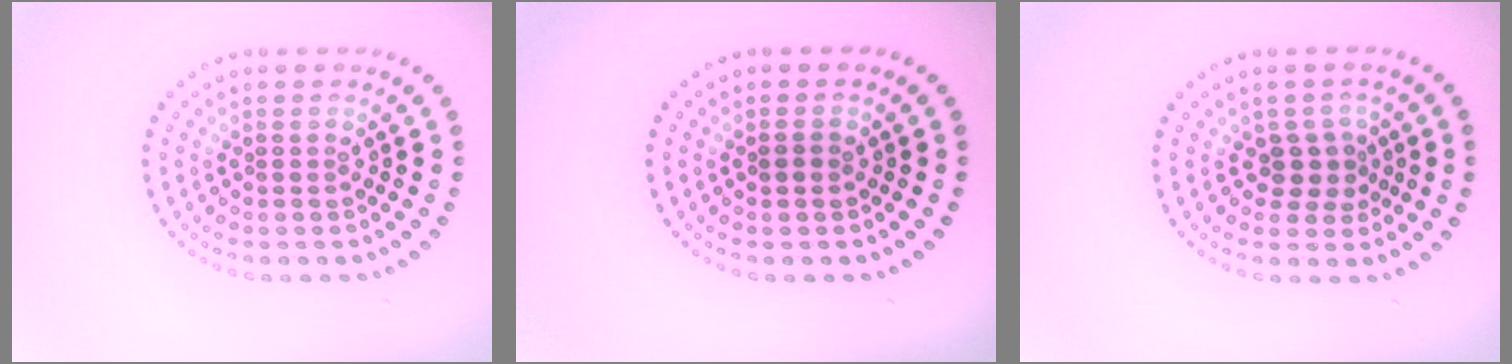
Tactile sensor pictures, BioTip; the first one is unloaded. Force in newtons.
{"total": 0.7, "press": 0.7, "slide": 0.1}
{"total": 2.5, "press": 1.9, "slide": 1.5}